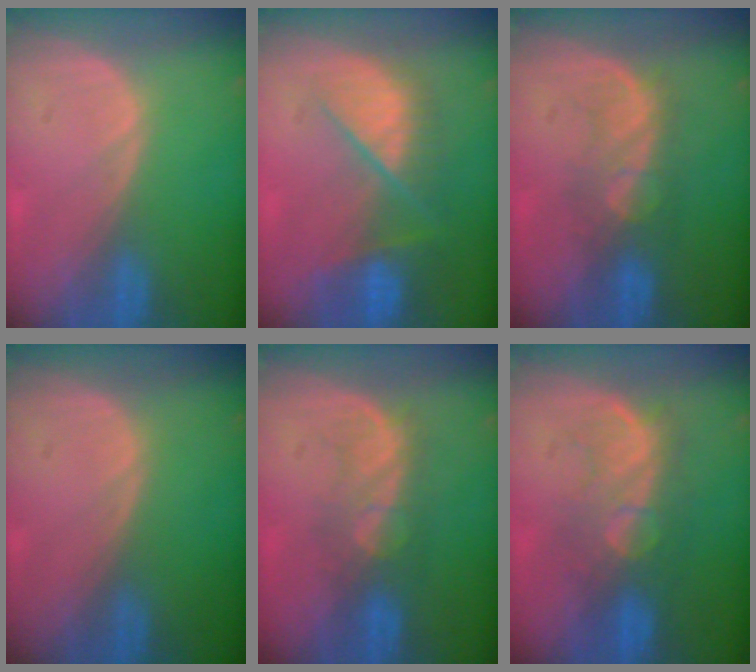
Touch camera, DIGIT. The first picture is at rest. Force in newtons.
{"total": 9.6, "press": 8.2, "slide": 5.1}
{"total": 5.6, "press": 5.5, "slide": 1.3}
{"total": 0.0}
{"total": 5.6, "press": 5.5, "slide": 1.3}
{"total": 8.2, "press": 7.8, "slide": 2.5}